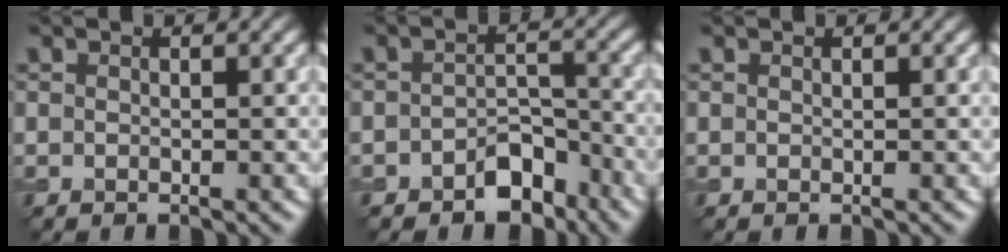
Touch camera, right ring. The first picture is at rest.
{"total": 3.7, "force": [-2.4, 2.1, 1.8], "torque": [-0.017, 0.009, -0.039]}
{"total": 0.0}